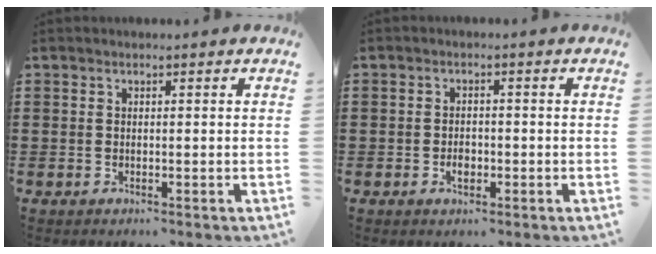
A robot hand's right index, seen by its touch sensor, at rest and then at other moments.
{"total": 2.0, "force": [-0.7, 1.0, 1.6], "torque": [-0.032, -0.002, -0.011]}